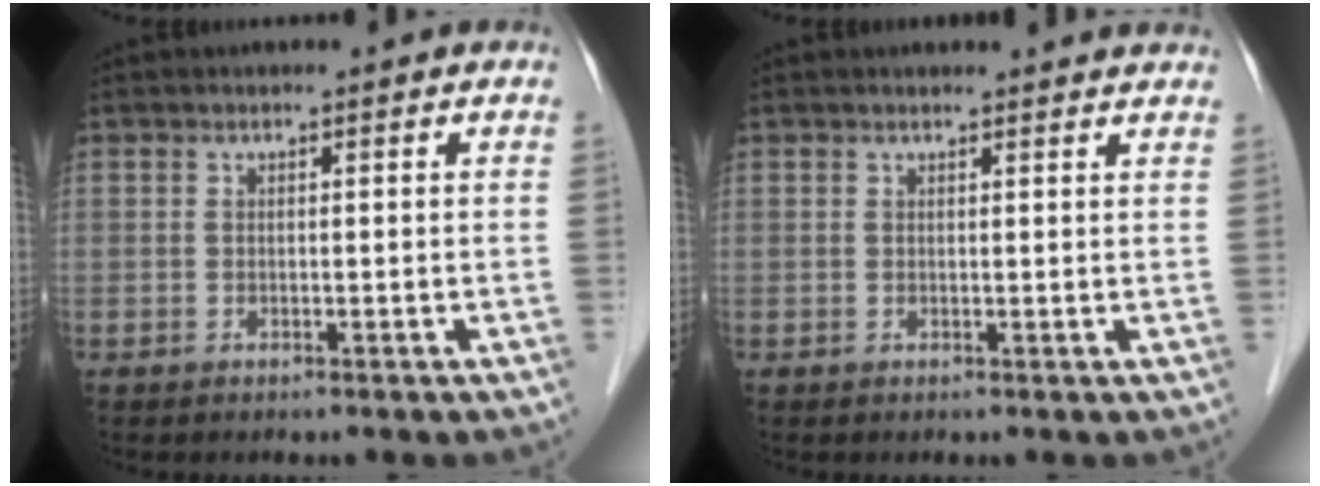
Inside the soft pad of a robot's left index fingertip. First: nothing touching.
{"total": 4.5, "force": [4.4, 0.6, 1.1], "torque": [-0.011, 0.005, 0.034]}